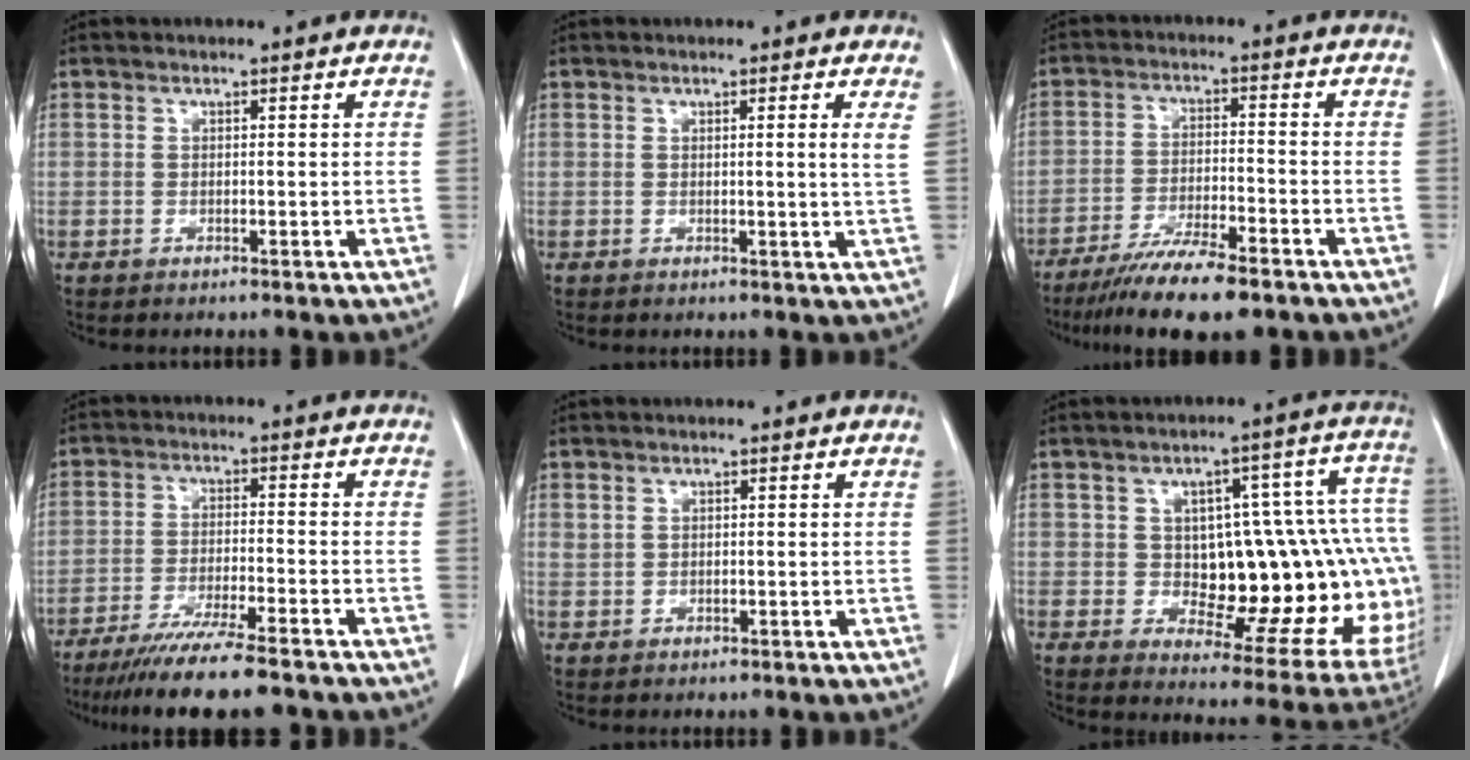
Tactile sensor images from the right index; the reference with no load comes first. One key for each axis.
{"total": 2.0, "fx": 0.7, "fy": -0.6, "fz": 1.8, "tx": -0.027, "ty": -0.006, "tz": 0.010}
{"total": 10.8, "fx": -8.3, "fy": 1.2, "fz": 6.8, "tx": -0.112, "ty": -0.025, "tz": -0.138}
{"total": 12.4, "fx": -10.2, "fy": 0.4, "fz": 7.0, "tx": -0.106, "ty": -0.031, "tz": -0.162}
{"total": 0.5, "fx": 0.4, "fy": 0.3, "fz": 0.2, "tx": -0.001, "ty": 0.001, "tz": 0.009}
{"total": 21.7, "fx": -1.2, "fy": 7.4, "fz": 20.3, "tx": -0.172, "ty": 0.044, "tz": 0.010}